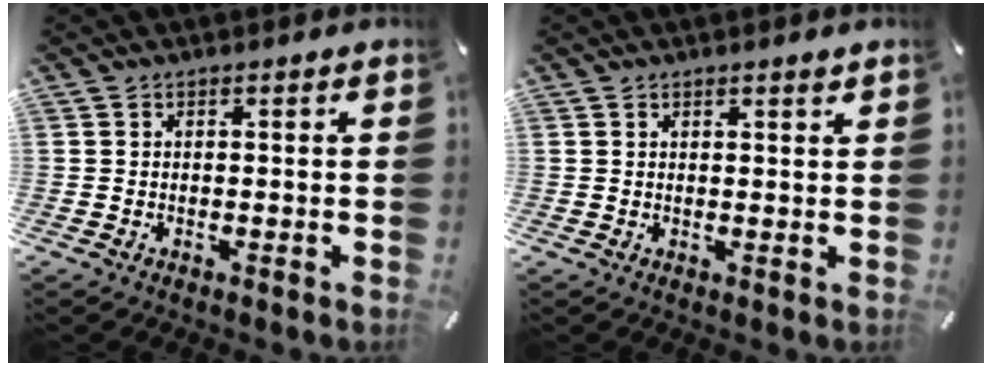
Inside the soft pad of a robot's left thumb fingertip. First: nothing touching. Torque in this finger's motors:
{"motor_torque": [0.05, -0.22, -0.05, 0.09, -0.01]}